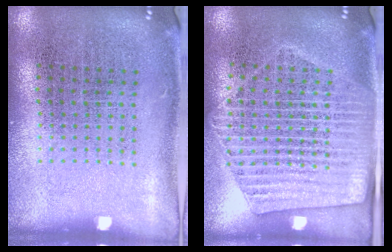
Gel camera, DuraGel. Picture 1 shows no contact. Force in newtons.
{"total": 1.8, "press": 1.6, "slide": 0.7}